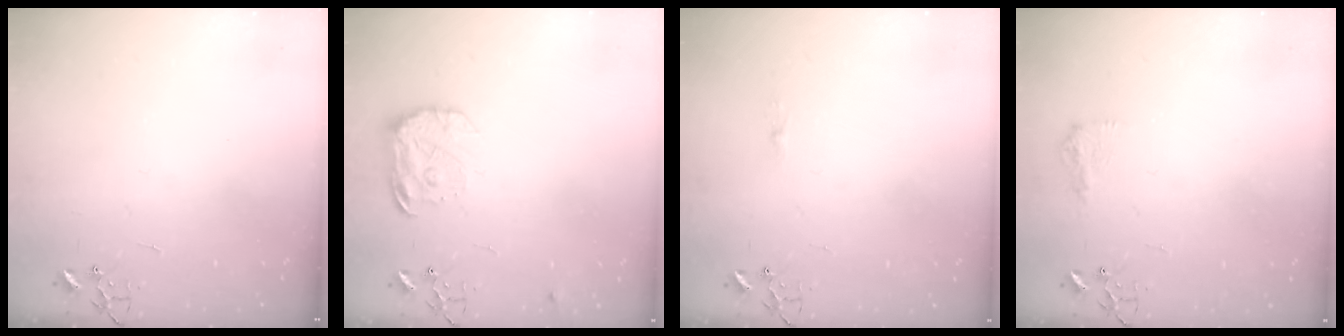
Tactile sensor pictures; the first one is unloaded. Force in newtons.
{"total": 12.7, "press": 12.6, "slide": 0.7}
{"total": 3.6, "press": 3.6, "slide": 0.5}
{"total": 7.9, "press": 7.9, "slide": 0.3}